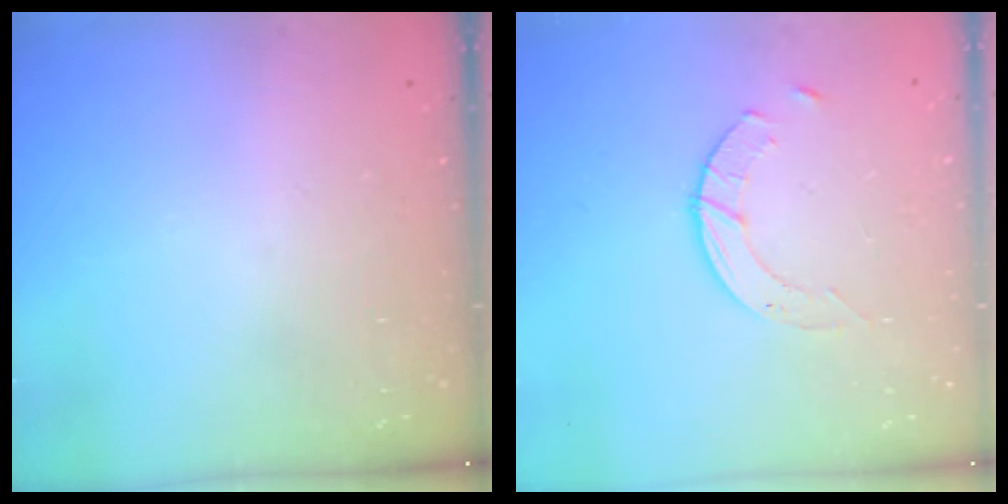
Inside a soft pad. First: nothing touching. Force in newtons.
{"total": 5.1, "press": 5.1, "slide": 0.6}